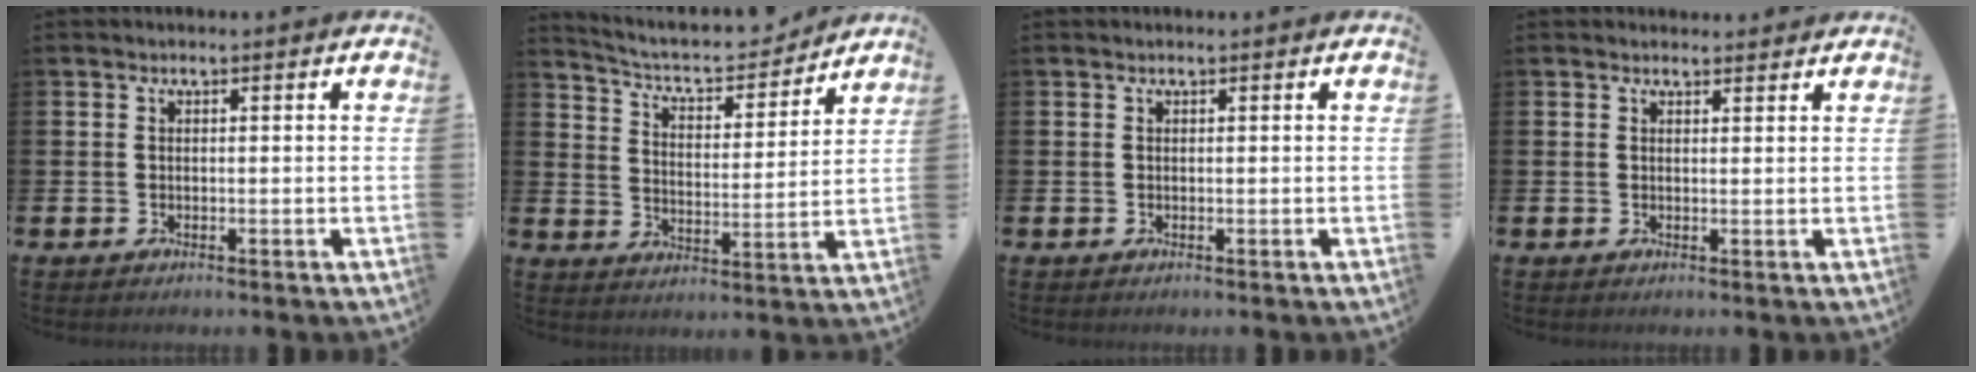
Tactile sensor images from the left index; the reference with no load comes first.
{"total": 6.5, "force": [6.1, 1.5, 1.8], "torque": [-0.061, -0.045, 0.100]}
{"total": 0.0}
{"total": 1.5, "force": [1.5, 0.5, 0.0], "torque": [0.016, -0.008, 0.023]}